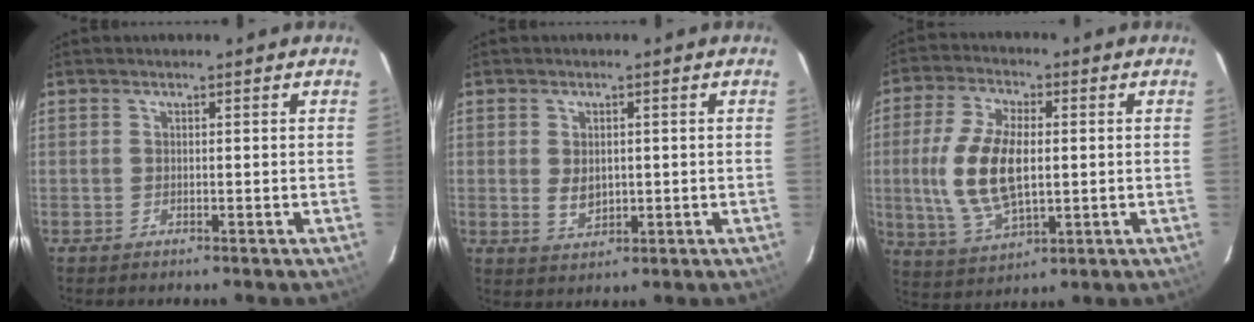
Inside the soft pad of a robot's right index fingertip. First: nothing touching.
{"total": 4.0, "force": [-0.1, 2.8, 2.8], "torque": [-0.050, -0.005, 0.005]}
{"total": 13.6, "force": [-0.1, 6.5, 11.9], "torque": [-0.248, -0.001, 0.007]}